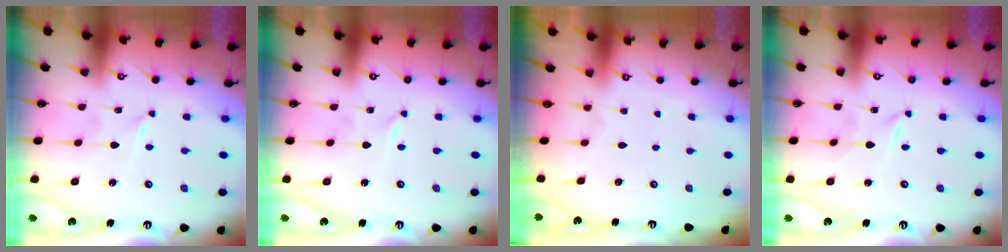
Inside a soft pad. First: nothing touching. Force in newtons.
{"total": 0.0}
{"total": 0.0}
{"total": 0.0}